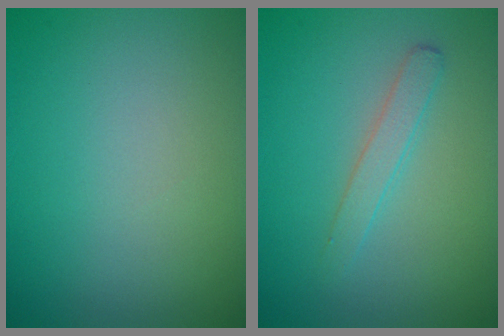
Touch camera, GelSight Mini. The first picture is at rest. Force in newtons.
{"total": 1.6, "press": 1.6, "slide": 0.0}